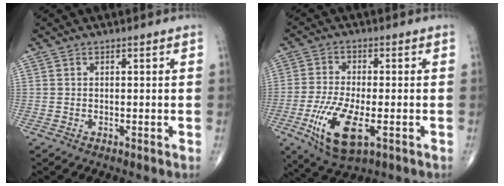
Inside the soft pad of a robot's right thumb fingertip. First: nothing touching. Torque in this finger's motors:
{"motor_torque": [2.83, 1.27, 1.19, -0.43, 0.47]}